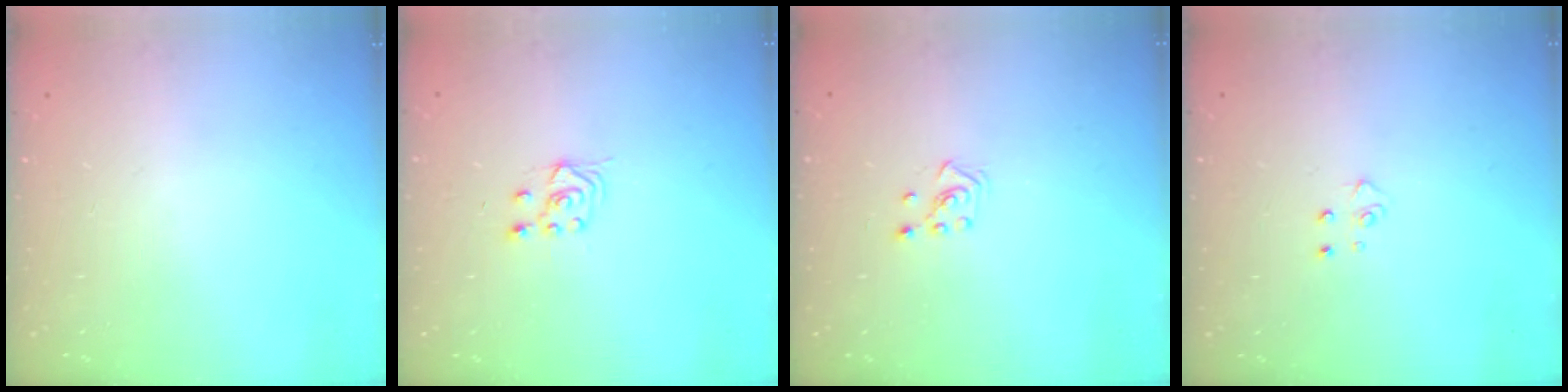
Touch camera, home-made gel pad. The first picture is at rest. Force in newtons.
{"total": 3.7, "press": 3.6, "slide": 1.0}
{"total": 2.6, "press": 2.5, "slide": 0.6}
{"total": 4.5, "press": 4.4, "slide": 0.5}